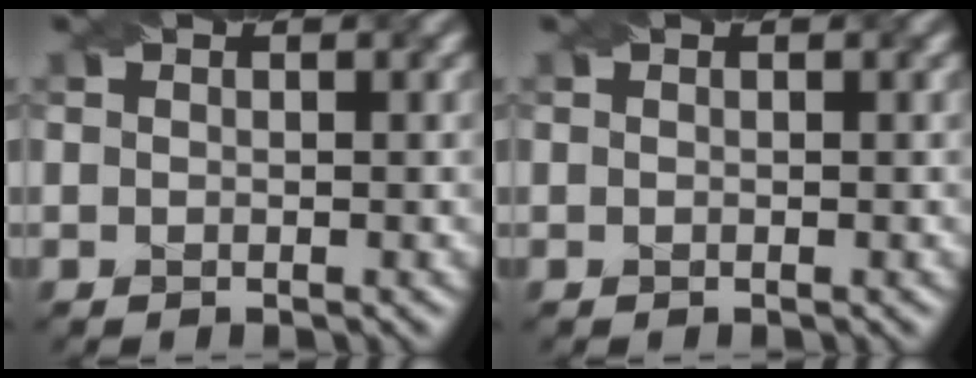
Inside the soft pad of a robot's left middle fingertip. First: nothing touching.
{"total": 0.0}